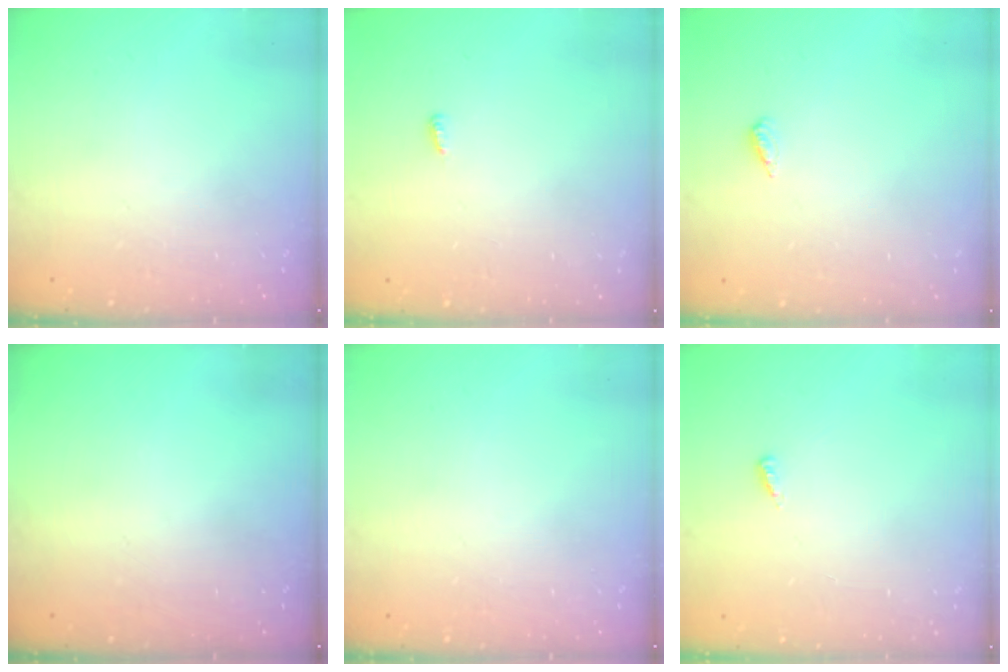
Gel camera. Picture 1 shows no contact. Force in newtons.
{"total": 2.9, "press": 2.9, "slide": 0.2}
{"total": 2.6, "press": 2.2, "slide": 1.3}
{"total": 0.0}
{"total": 0.0}
{"total": 3.2, "press": 3.2, "slide": 0.5}